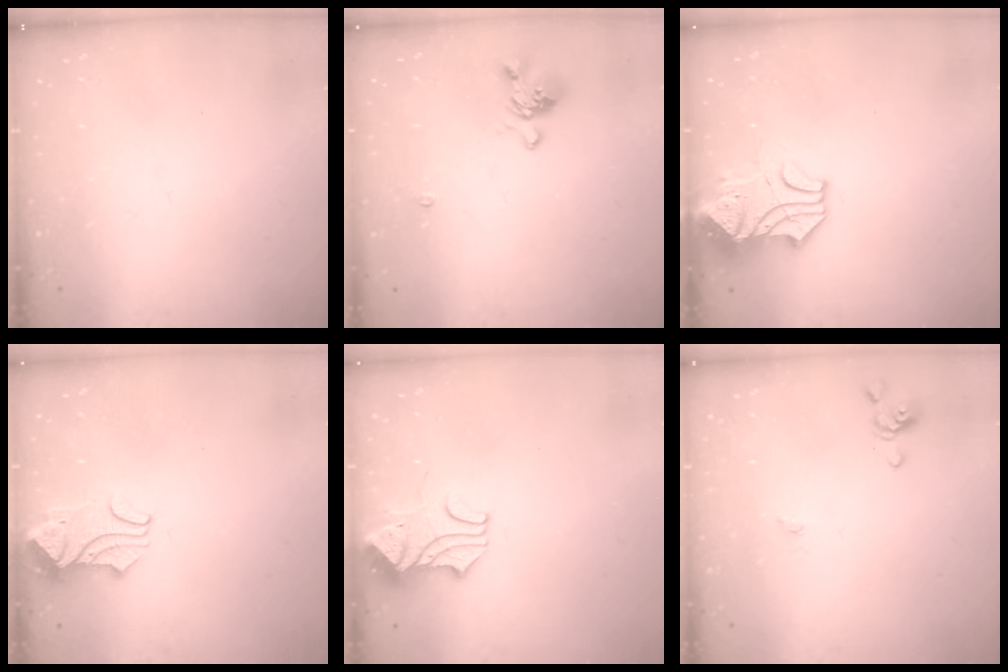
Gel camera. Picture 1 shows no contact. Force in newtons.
{"total": 1.2, "press": 0.8, "slide": 1.0}
{"total": 3.0, "press": 2.8, "slide": 1.1}
{"total": 2.7, "press": 2.6, "slide": 0.5}
{"total": 1.8, "press": 1.6, "slide": 0.7}
{"total": 0.0}